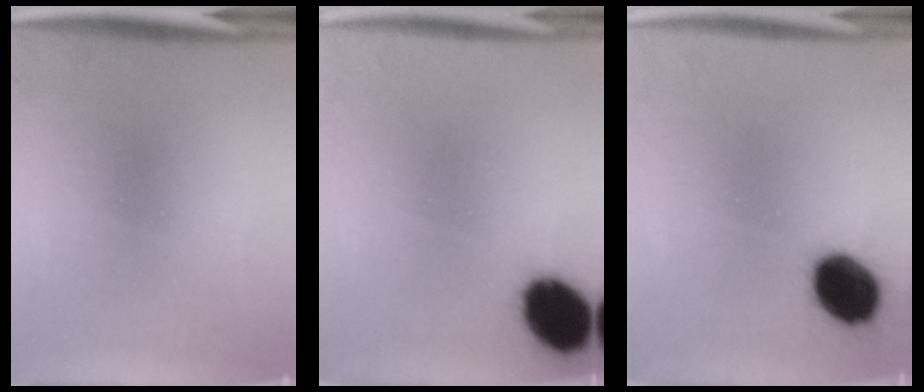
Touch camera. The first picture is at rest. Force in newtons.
{"total": 12.3}
{"total": 12.4}